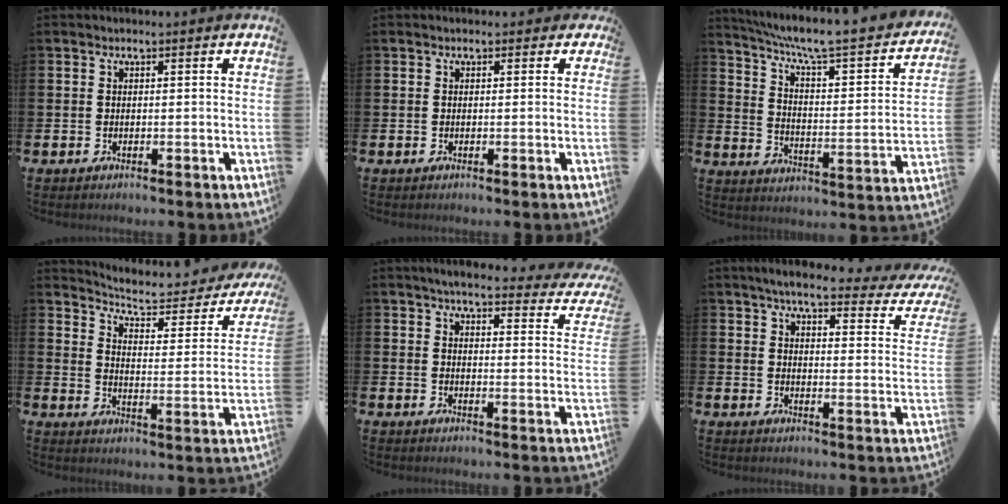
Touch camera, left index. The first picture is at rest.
{"total": 0.7, "force": [0.0, 0.7, 0.3], "torque": [-0.004, 0.009, -0.004]}
{"total": 6.9, "force": [5.5, 0.7, 4.1], "torque": [-0.101, -0.047, 0.083]}
{"total": 5.8, "force": [5.1, 1.5, 2.3], "torque": [-0.071, -0.037, 0.080]}
{"total": 4.2, "force": [3.7, 0.8, 1.8], "torque": [-0.039, -0.025, 0.058]}
{"total": 5.1, "force": [4.1, 1.0, 2.7], "torque": [-0.051, -0.031, 0.060]}